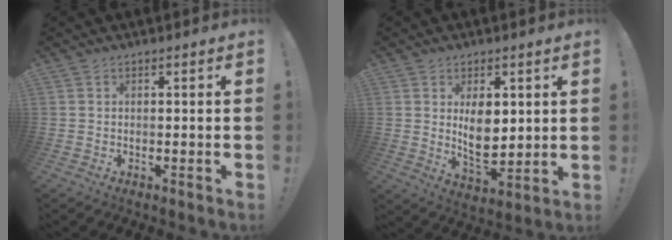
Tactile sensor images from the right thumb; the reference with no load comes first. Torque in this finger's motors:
{"motor_torque": [-0.11, 0.66, 0.41, 0.48, 0.08]}